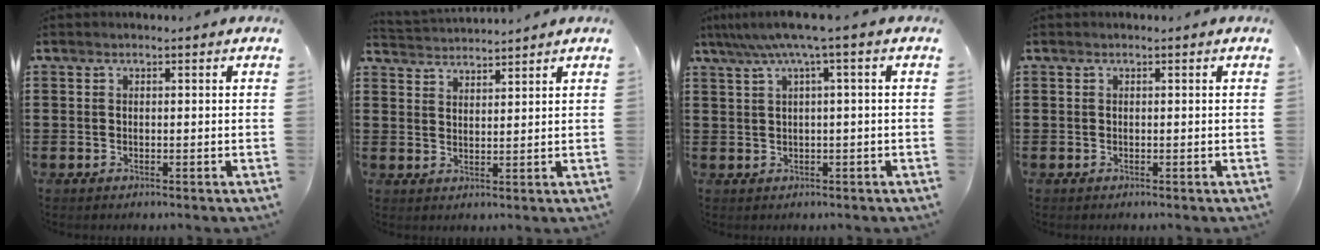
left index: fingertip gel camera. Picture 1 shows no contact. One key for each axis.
{"total": 2.6, "fx": 2.6, "fy": -0.2, "fz": -0.4, "tx": -0.002, "ty": -0.010, "tz": 0.048}
{"total": 4.8, "fx": 1.4, "fy": -0.4, "fz": 4.6, "tx": -0.090, "ty": -0.003, "tz": 0.022}
{"total": 0.0}